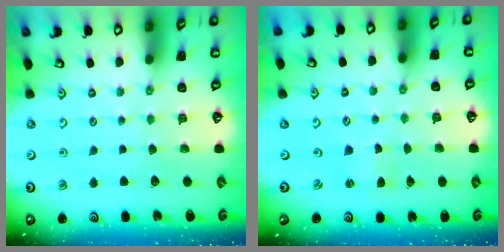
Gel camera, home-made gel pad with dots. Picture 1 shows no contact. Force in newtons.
{"total": 0.9, "press": 0.8, "slide": 0.1}